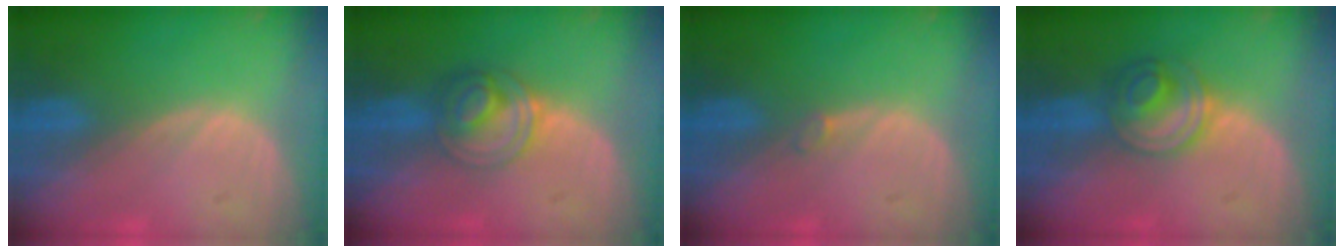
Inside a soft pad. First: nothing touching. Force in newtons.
{"total": 6.2, "press": 5.3, "slide": 3.1}
{"total": 0.7, "press": 0.7, "slide": 0.2}
{"total": 6.0, "press": 5.4, "slide": 2.6}